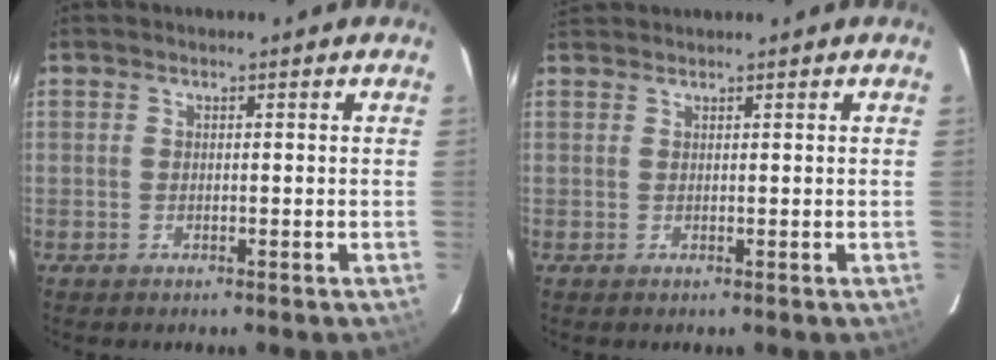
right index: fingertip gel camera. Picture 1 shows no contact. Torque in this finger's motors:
{"motor_torque": [0.33, 0.21, -0.02, -0.01]}